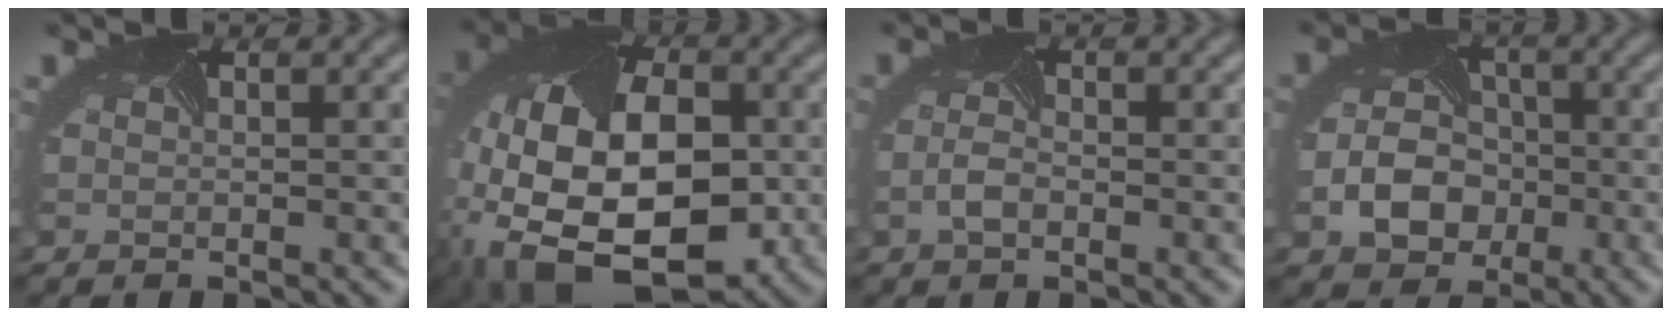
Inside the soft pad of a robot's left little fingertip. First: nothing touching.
{"total": 16.0, "force": [-3.8, 10.2, 11.8], "torque": [-0.233, -0.031, -0.051]}
{"total": 1.4, "force": [-0.8, 0.6, 1.0], "torque": [-0.033, -0.001, -0.016]}
{"total": 4.8, "force": [-1.7, 3.9, 2.2], "torque": [-0.052, -0.009, -0.025]}